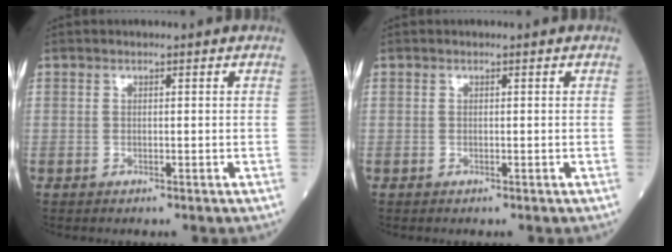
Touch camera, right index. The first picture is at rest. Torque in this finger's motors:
{"motor_torque": [0.05, 0.03, 0.03, 0.01]}